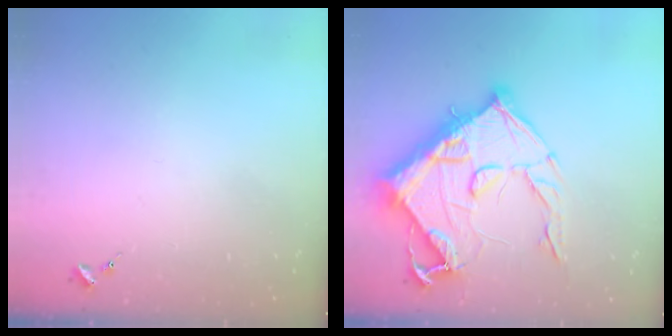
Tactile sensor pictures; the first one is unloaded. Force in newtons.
{"total": 22.3, "press": 22.2, "slide": 1.4}